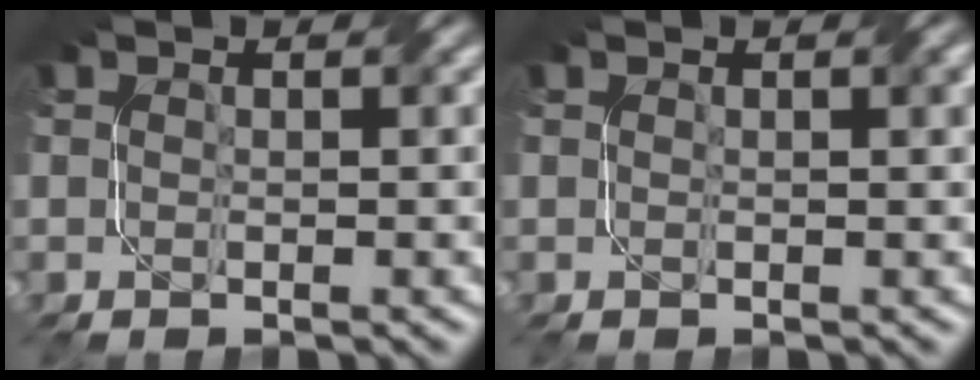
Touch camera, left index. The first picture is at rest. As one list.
[{"total": 0.6, "force": [0.4, 0.0, 0.4], "torque": [-0.007, 0.001, 0.006]}]